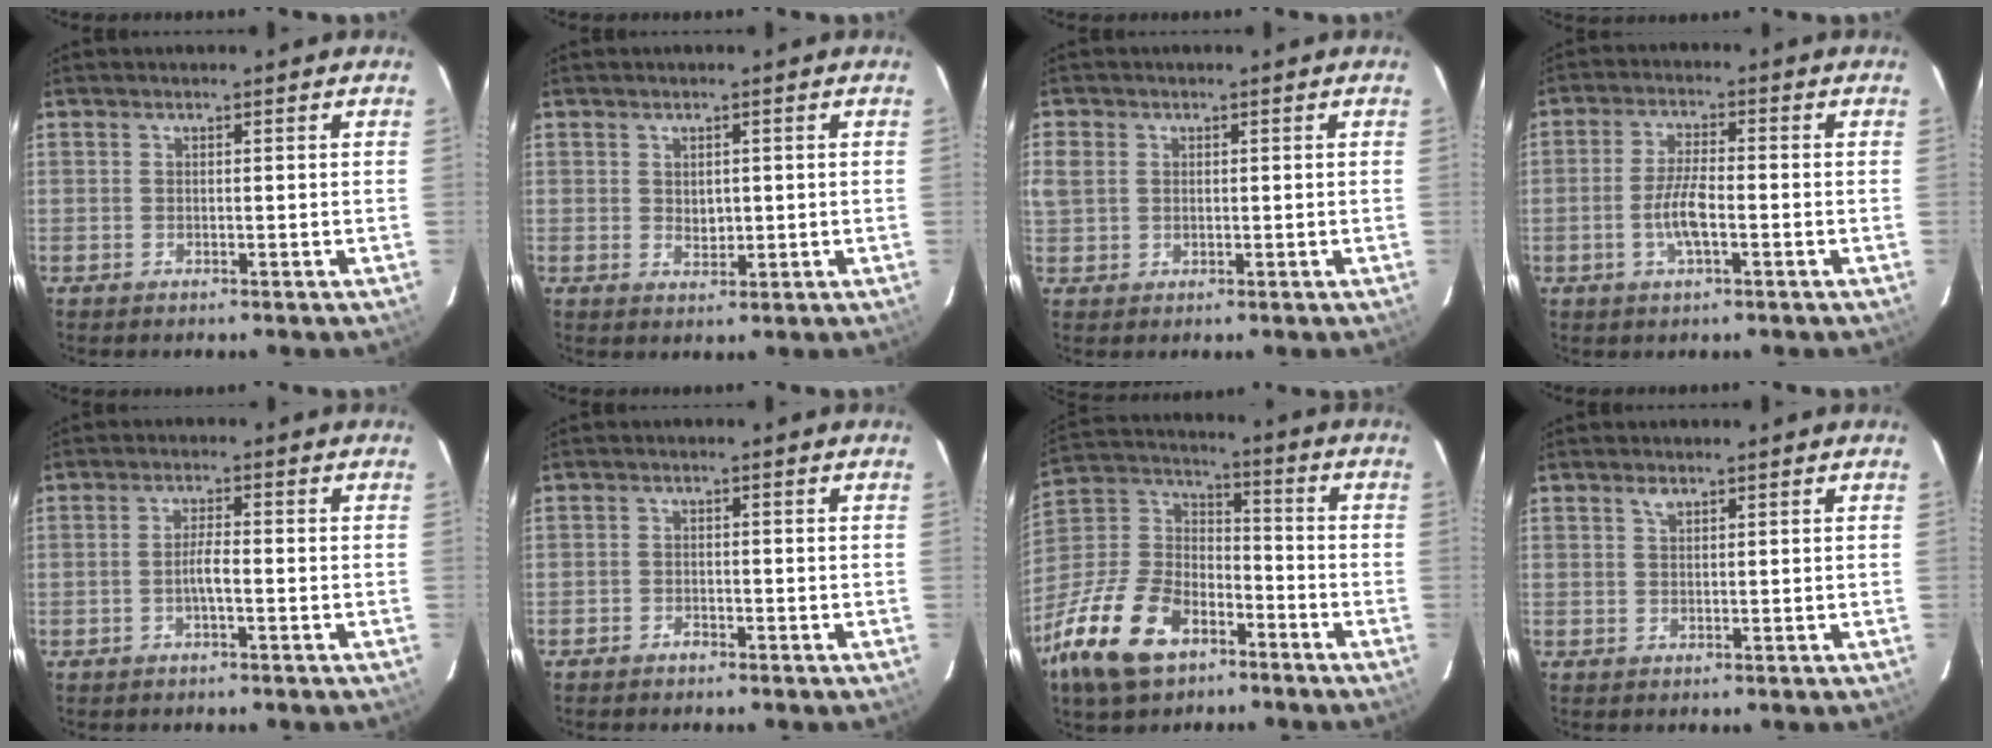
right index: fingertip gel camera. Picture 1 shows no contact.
{"total": 2.3, "force": [0.3, 1.8, 1.3], "torque": [-0.019, -0.001, 0.008]}
{"total": 4.6, "force": [0.8, 3.9, 2.2], "torque": [-0.049, 0.005, 0.018]}
{"total": 5.8, "force": [-1.9, 1.5, 5.3], "torque": [-0.110, 0.001, -0.037]}
{"total": 2.6, "force": [-1.0, 0.4, 2.4], "torque": [-0.047, 0.002, -0.018]}
{"total": 1.6, "force": [-1.3, 0.8, 0.2], "torque": [-0.009, 0.002, -0.027]}
{"total": 21.1, "force": [-12.2, 12.1, 12.3], "torque": [-0.284, 0.005, -0.220]}
{"total": 1.4, "force": [0.9, 0.7, 0.7], "torque": [-0.013, 0.003, 0.017]}